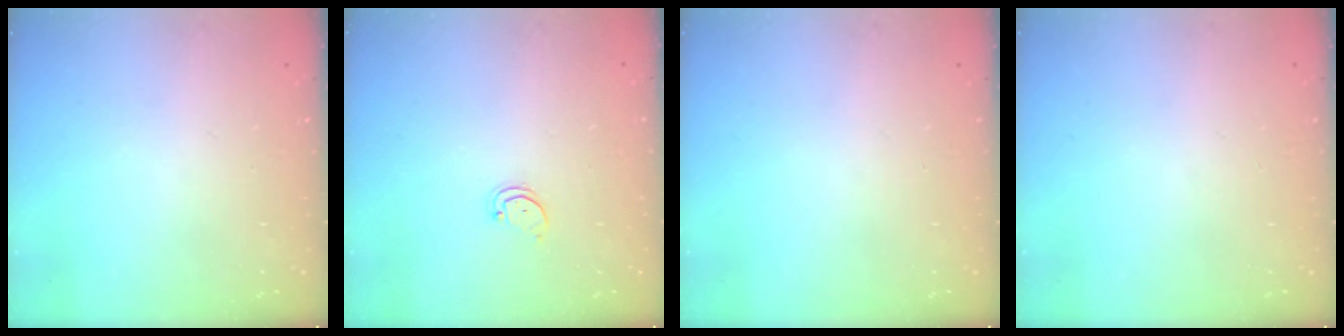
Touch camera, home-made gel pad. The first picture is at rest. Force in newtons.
{"total": 1.8, "press": 1.7, "slide": 0.2}
{"total": 0.0}
{"total": 0.0}